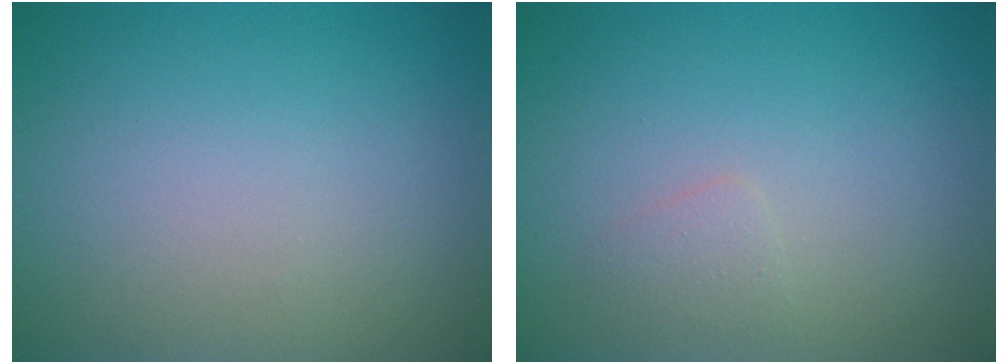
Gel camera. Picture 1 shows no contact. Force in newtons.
{"total": 0.9, "press": 0.9, "slide": 0.1}